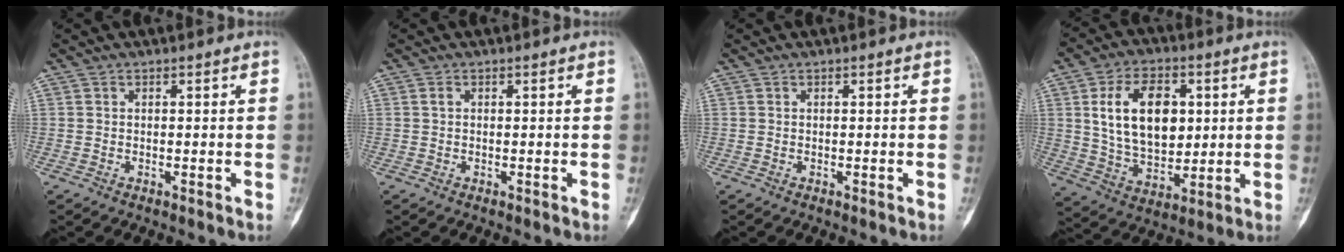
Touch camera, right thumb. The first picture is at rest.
{"total": 0.5, "force": [0.1, 0.3, 0.4], "torque": [-0.009, 0.001, 0.001]}
{"total": 0.0}
{"total": 16.0, "force": [3.4, 10.1, 11.9], "torque": [-0.171, -0.012, 0.066]}